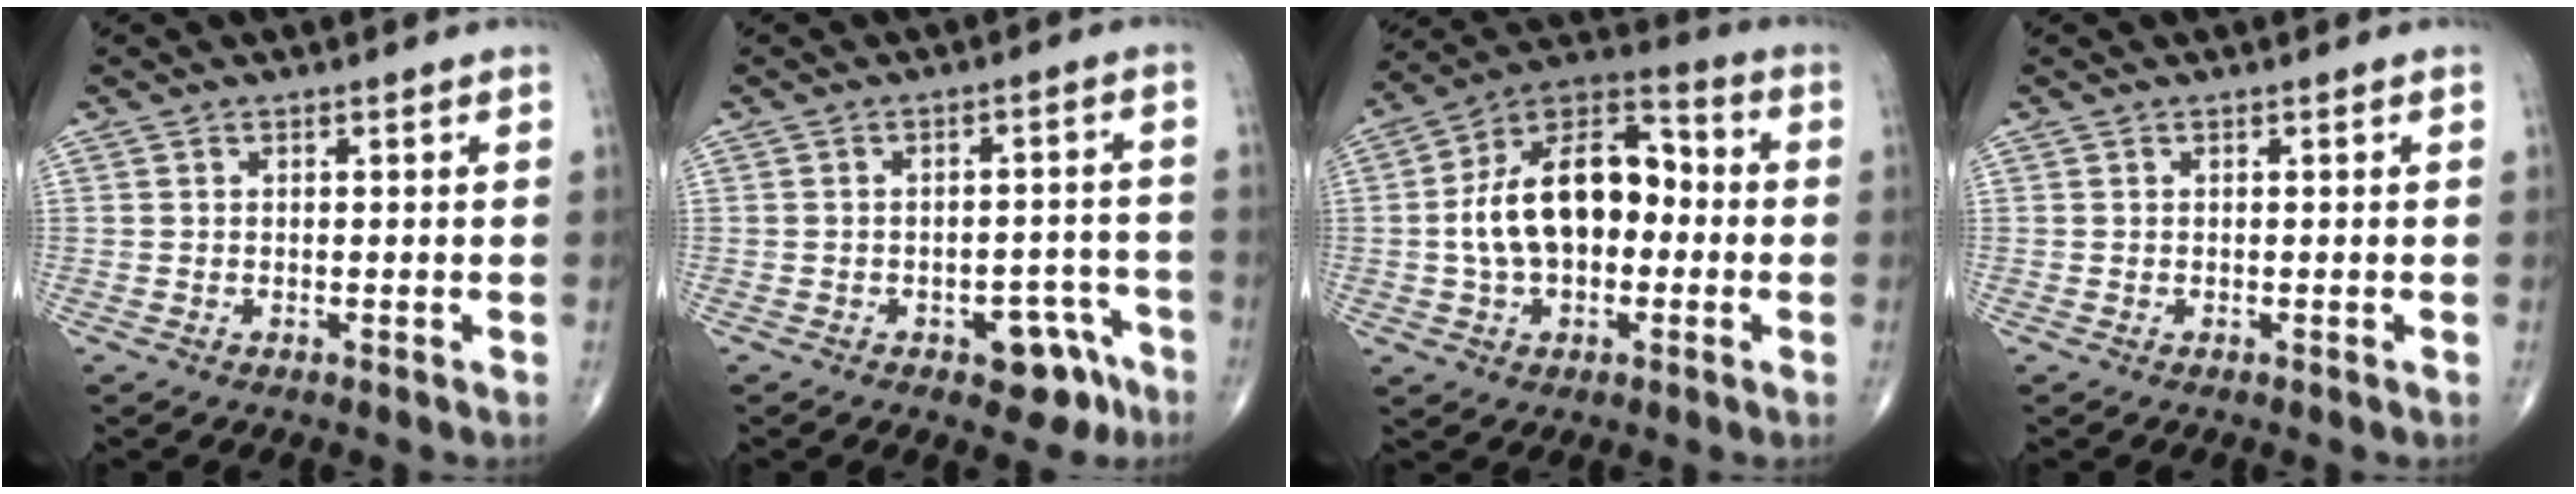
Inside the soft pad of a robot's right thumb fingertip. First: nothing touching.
{"total": 7.3, "force": [-4.1, 3.9, 4.6], "torque": [-0.028, 0.037, -0.048]}
{"total": 17.7, "force": [-0.6, 10.8, 14.0], "torque": [-0.216, 0.040, -0.019]}
{"total": 0.0}